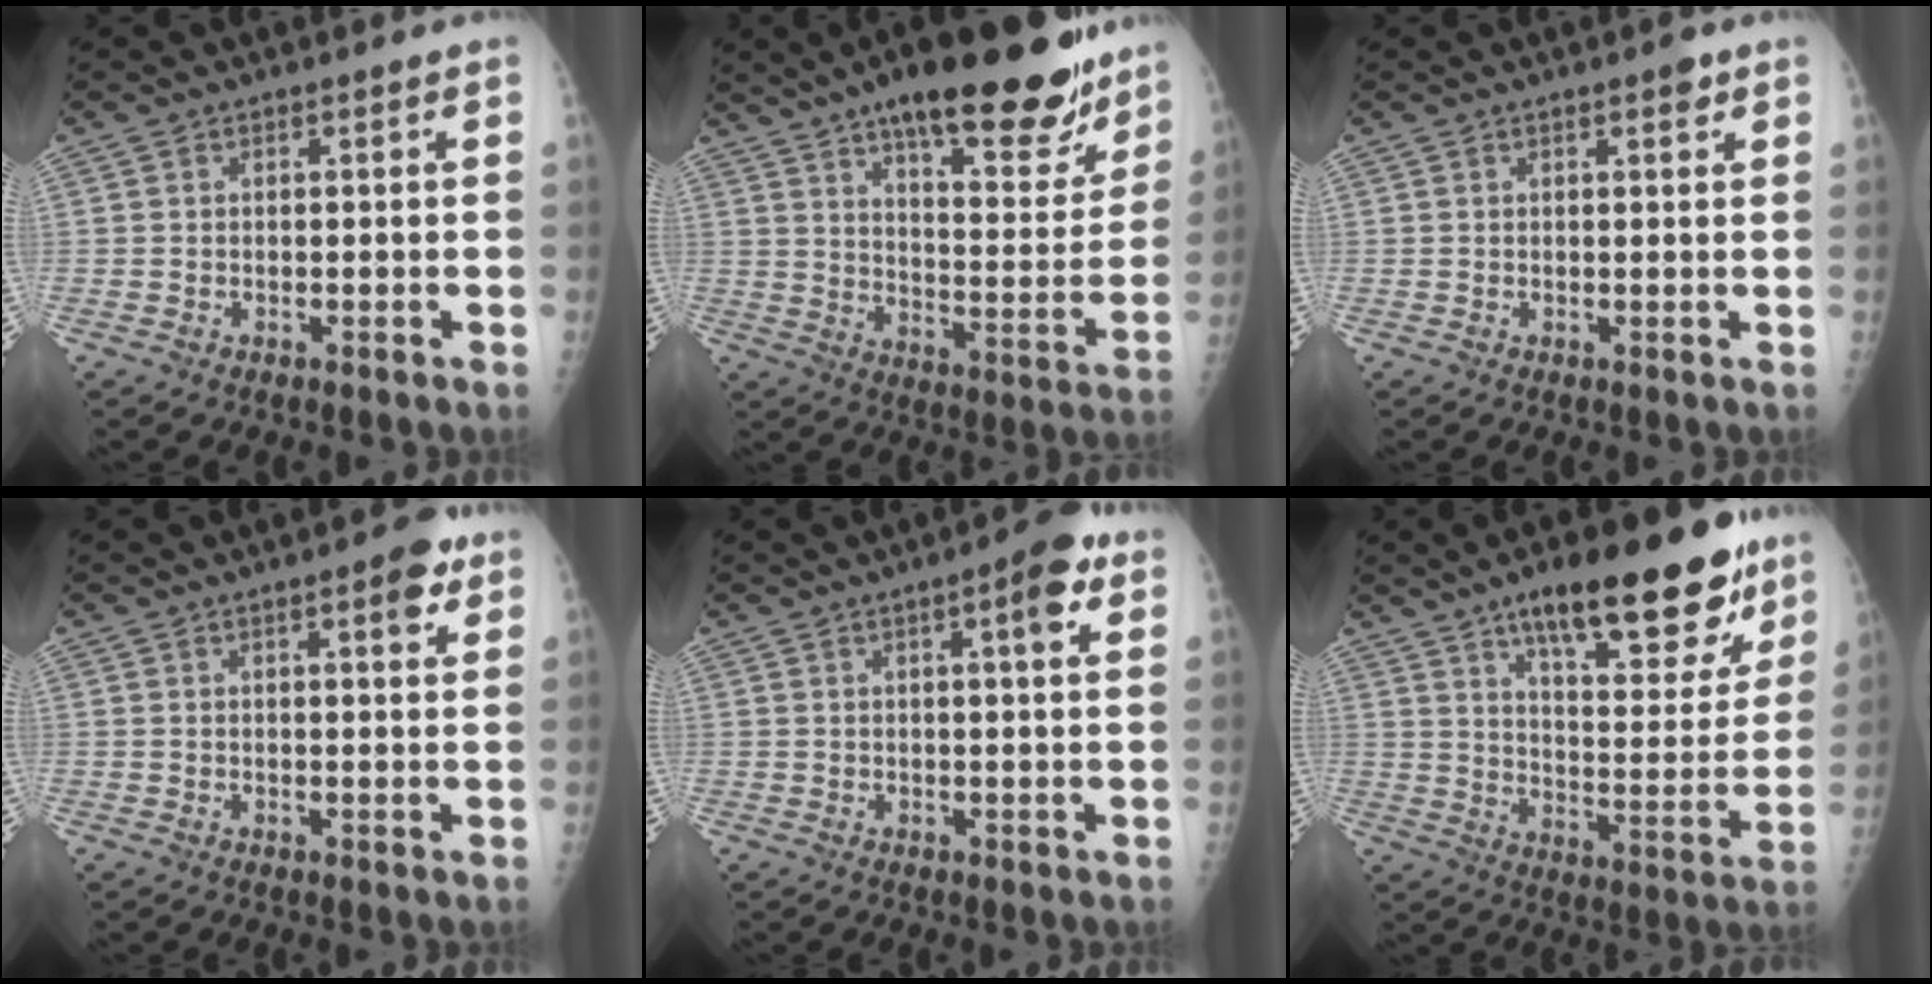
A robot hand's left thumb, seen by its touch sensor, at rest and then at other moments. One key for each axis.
{"total": 26.2, "fx": 18.0, "fy": 8.3, "fz": 17.2, "tx": -0.209, "ty": -0.068, "tz": 0.262}
{"total": 1.8, "fx": 1.1, "fy": 0.6, "fz": 1.3, "tx": -0.014, "ty": -0.003, "tz": 0.012}
{"total": 4.8, "fx": 2.6, "fy": 1.4, "fz": 3.8, "tx": -0.040, "ty": -0.008, "tz": 0.028}
{"total": 6.8, "fx": 3.0, "fy": 1.6, "fz": 5.9, "tx": -0.073, "ty": -0.004, "tz": 0.035}
{"total": 24.5, "fx": 15.5, "fy": 8.1, "fz": 17.2, "tx": -0.201, "ty": -0.055, "tz": 0.231}